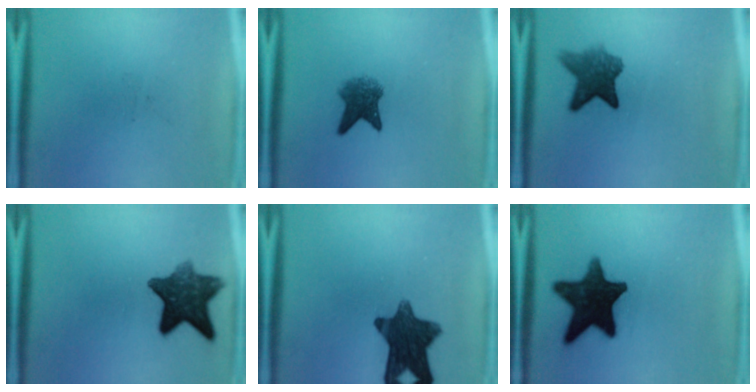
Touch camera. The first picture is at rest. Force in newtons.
{"total": 4.9}
{"total": 7.0}
{"total": 10.3}
{"total": 11.8}
{"total": 15.3}